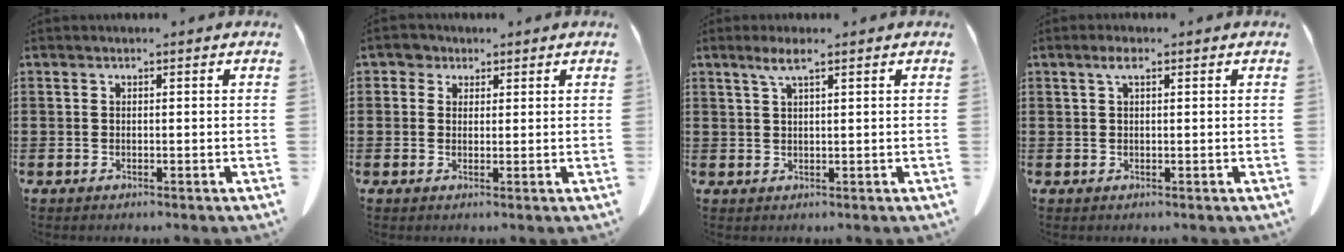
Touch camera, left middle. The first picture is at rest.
{"total": 2.1, "force": [1.4, 1.5, 0.3], "torque": [-0.015, 0.008, 0.025]}
{"total": 2.8, "force": [1.6, 0.3, 2.2], "torque": [-0.047, 0.002, 0.029]}
{"total": 2.1, "force": [0.8, 0.7, 1.8], "torque": [-0.039, 0.006, 0.013]}